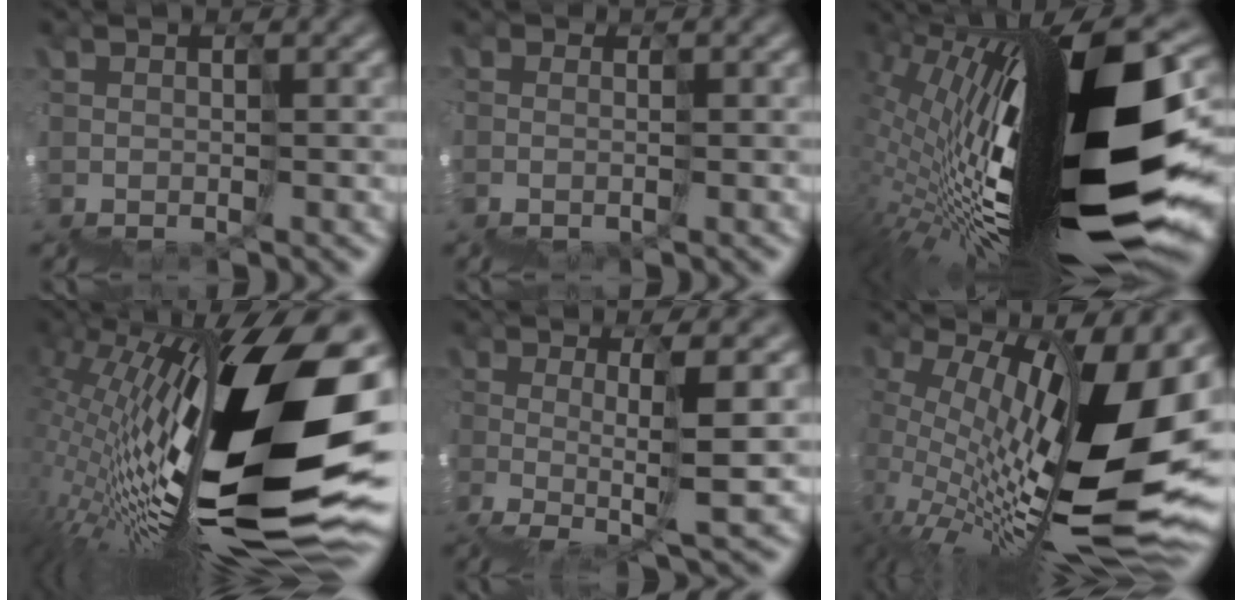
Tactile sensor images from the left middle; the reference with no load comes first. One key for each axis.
{"total": 1.1, "fx": -0.5, "fy": 0.5, "fz": -0.9, "tx": 0.026, "ty": 0.016, "tz": -0.009}
{"total": 14.7, "fx": 1.7, "fy": 3.9, "fz": 14.0, "tx": -0.229, "ty": 0.029, "tz": 0.015}
{"total": 14.9, "fx": 2.6, "fy": 3.9, "fz": 14.2, "tx": -0.250, "ty": 0.035, "tz": 0.026}
{"total": 3.1, "fx": 2.2, "fy": -1.5, "fz": 1.6, "tx": -0.003, "ty": 0.030, "tz": 0.031}
{"total": 12.5, "fx": 4.7, "fy": 2.6, "fz": 11.3, "tx": -0.161, "ty": 0.037, "tz": 0.084}